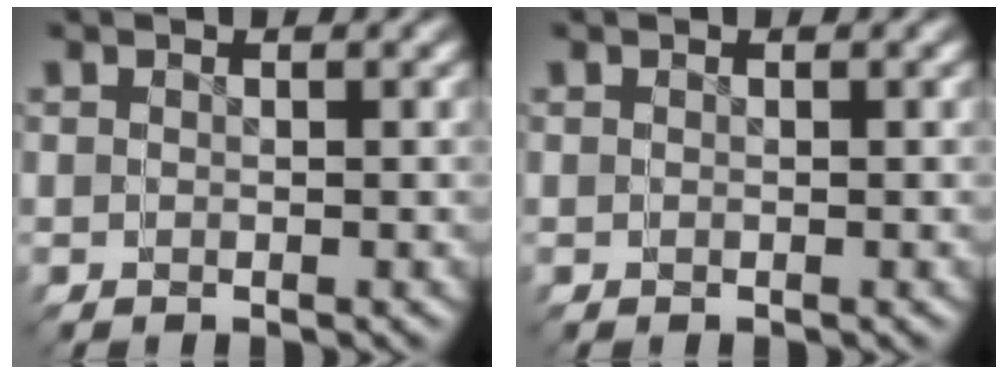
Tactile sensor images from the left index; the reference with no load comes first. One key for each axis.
{"total": 0.0}